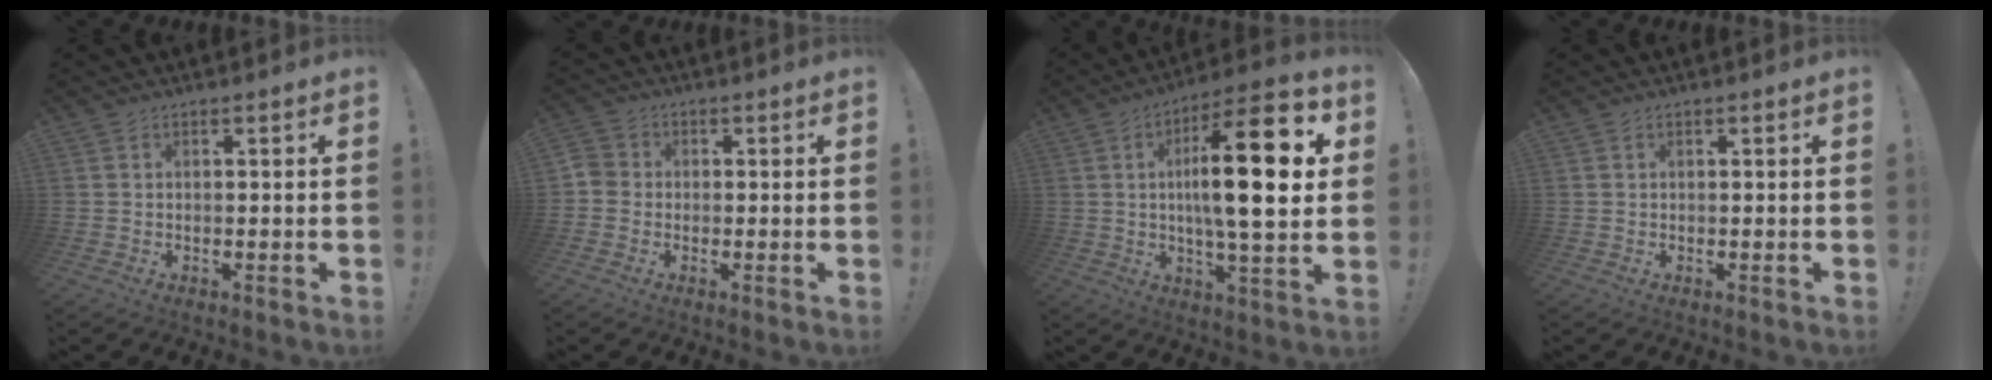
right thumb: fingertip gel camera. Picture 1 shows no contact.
{"total": 3.7, "force": [-1.1, 3.3, 1.2], "torque": [-0.029, 0.011, -0.020]}
{"total": 21.5, "force": [3.4, 5.3, 20.5], "torque": [-0.333, -0.008, 0.038]}
{"total": 0.0}